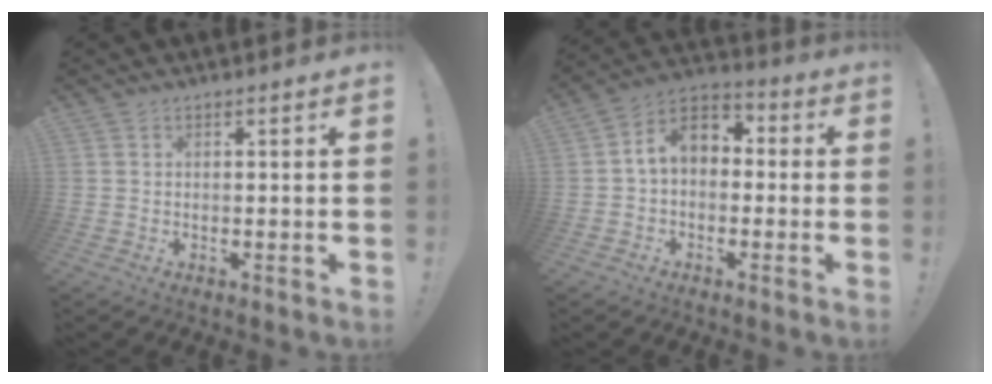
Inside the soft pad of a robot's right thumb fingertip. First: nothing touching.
{"total": 8.5, "force": [0.4, 5.9, 6.1], "torque": [-0.113, 0.020, 0.013]}